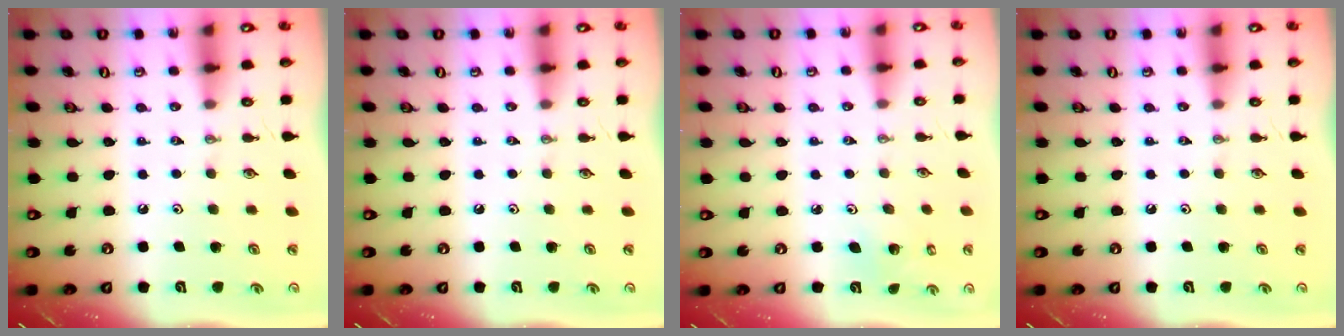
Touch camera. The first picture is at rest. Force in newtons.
{"total": 0.0}
{"total": 2.2, "press": 2.2, "slide": 0.2}
{"total": 0.0}